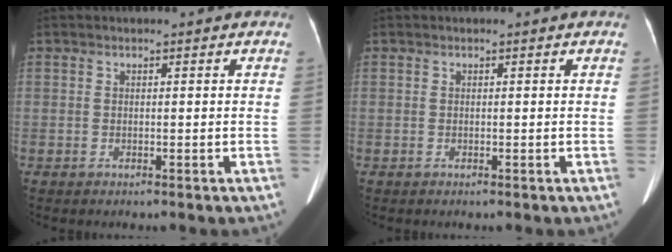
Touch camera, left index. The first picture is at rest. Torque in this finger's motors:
{"motor_torque": [-0.03, -0.02, 0.00, 0.00]}